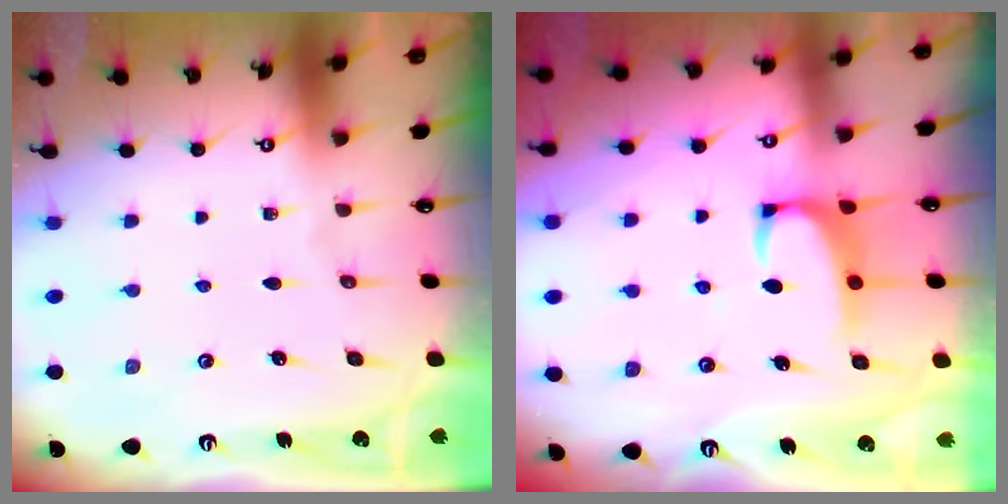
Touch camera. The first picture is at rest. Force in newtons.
{"total": 2.5, "press": 2.4, "slide": 0.8}